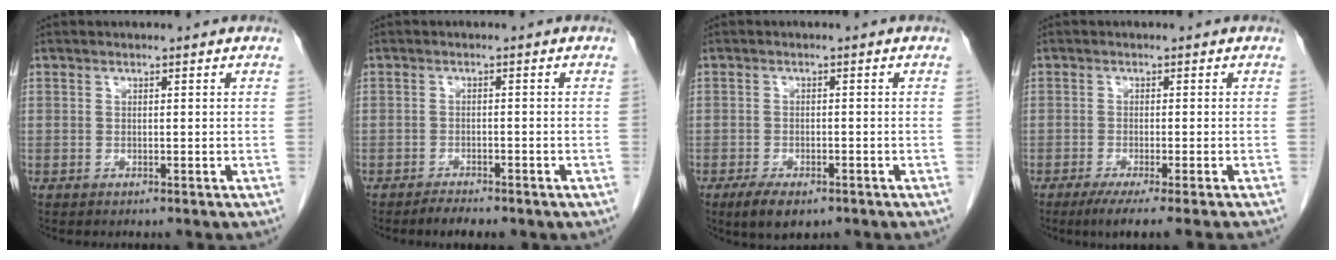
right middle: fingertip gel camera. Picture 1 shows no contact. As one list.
[{"total": 2.7, "force": [-2.2, 0.8, 1.4], "torque": [-0.024, -0.003, -0.028]}, {"total": 5.2, "force": [-3.4, 2.1, 3.2], "torque": [-0.055, -0.007, -0.051]}, {"total": 6.5, "force": [-5.0, -0.7, 4.1], "torque": [-0.044, -0.015, -0.077]}]